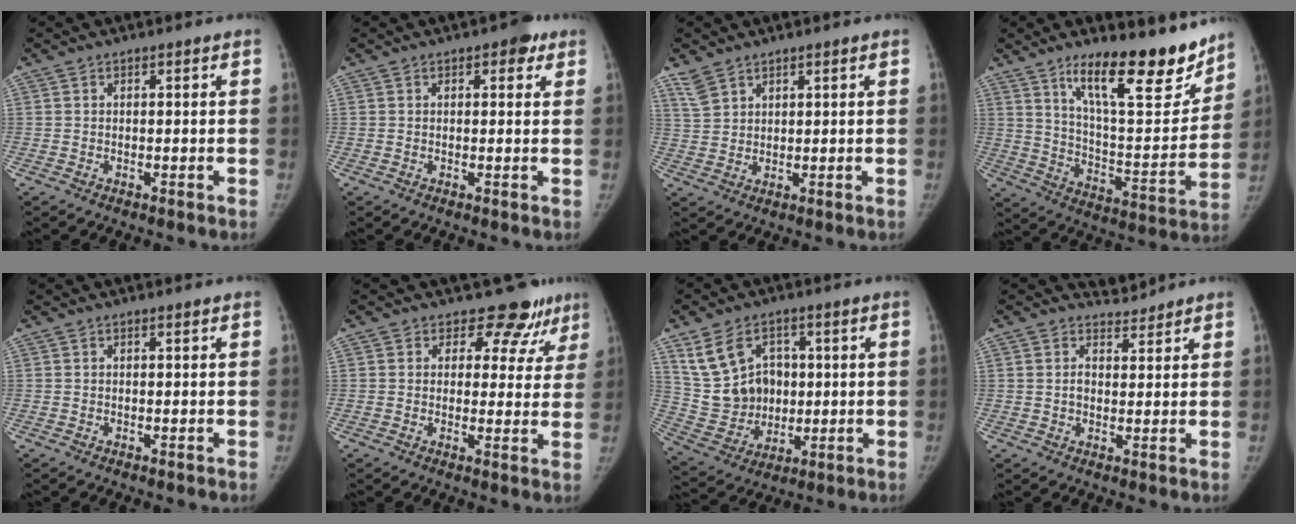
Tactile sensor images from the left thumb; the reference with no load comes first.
{"total": 3.0, "force": [1.6, 1.6, 2.0], "torque": [-0.010, -0.002, 0.015]}
{"total": 4.1, "force": [3.1, 2.3, 1.4], "torque": [-0.021, -0.010, 0.071]}
{"total": 19.5, "force": [13.8, 5.6, 12.6], "torque": [-0.153, -0.095, 0.230]}
{"total": 0.0}
{"total": 8.7, "force": [6.8, 5.2, 1.6], "torque": [0.032, -0.033, 0.067]}
{"total": 13.9, "force": [4.4, 11.0, 7.2], "torque": [-0.106, -0.006, 0.104]}
{"total": 2.9, "force": [2.6, 1.2, 0.2], "torque": [0.008, -0.015, 0.042]}